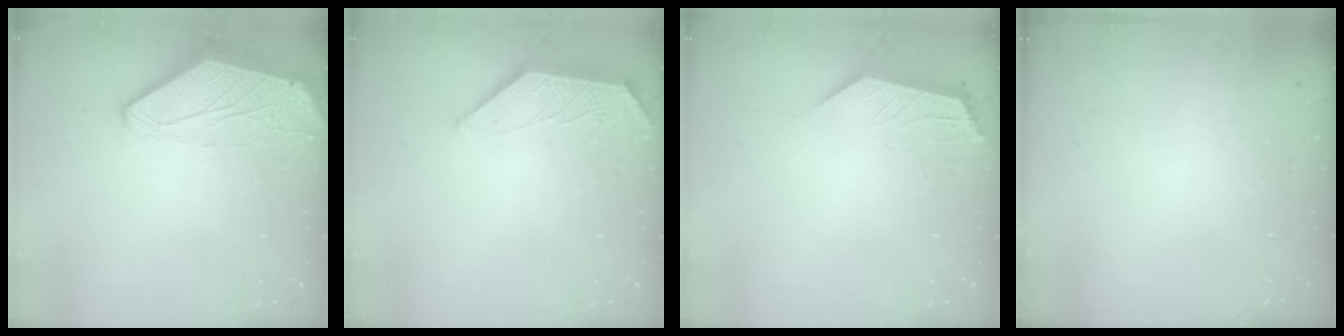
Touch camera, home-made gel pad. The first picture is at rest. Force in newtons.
{"total": 0.8, "press": 0.8, "slide": 0.2}
{"total": 1.8, "press": 1.8, "slide": 0.4}
{"total": 0.0}